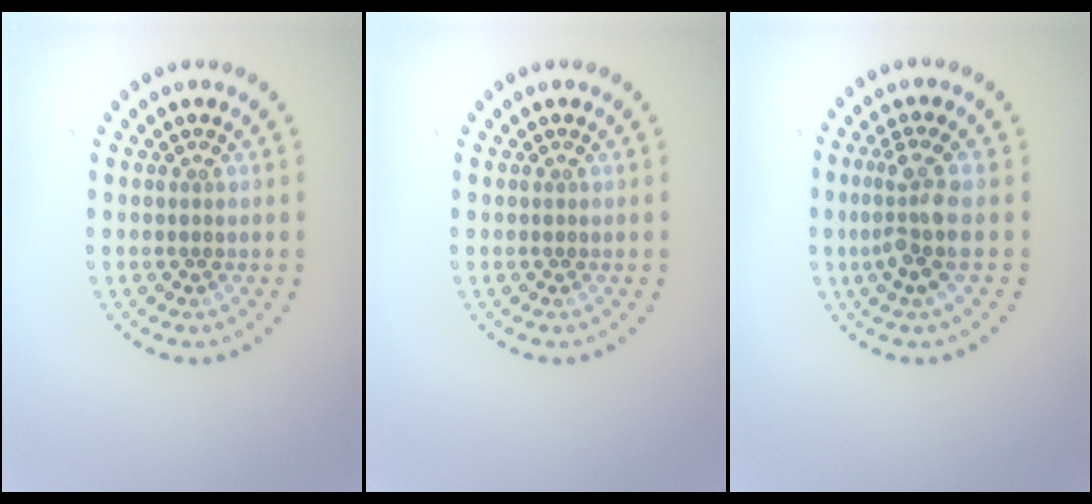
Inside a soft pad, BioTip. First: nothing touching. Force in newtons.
{"total": 0.0}
{"total": 3.5, "press": 2.8, "slide": 2.2}